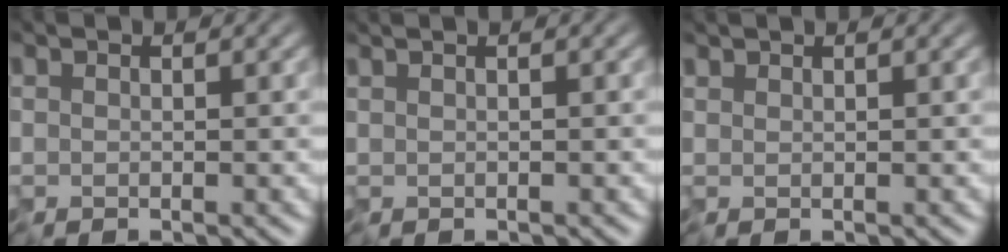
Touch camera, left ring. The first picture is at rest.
{"total": 1.7, "force": [1.0, 0.8, 1.1], "torque": [-0.008, 0.012, -0.006]}
{"total": 0.5, "force": [0.5, 0.1, 0.1], "torque": [0.000, 0.003, 0.008]}